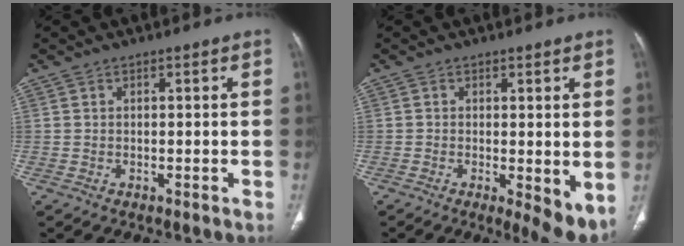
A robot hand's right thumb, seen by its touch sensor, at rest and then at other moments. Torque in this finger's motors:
{"motor_torque": [-0.35, 0.65, -0.20, 0.08, 0.08]}